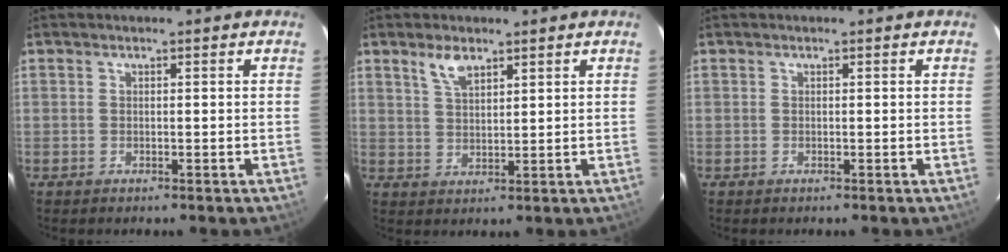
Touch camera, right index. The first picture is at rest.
{"total": 4.3, "force": [3.0, 1.7, 2.6], "torque": [-0.048, 0.003, 0.058]}
{"total": 0.0}